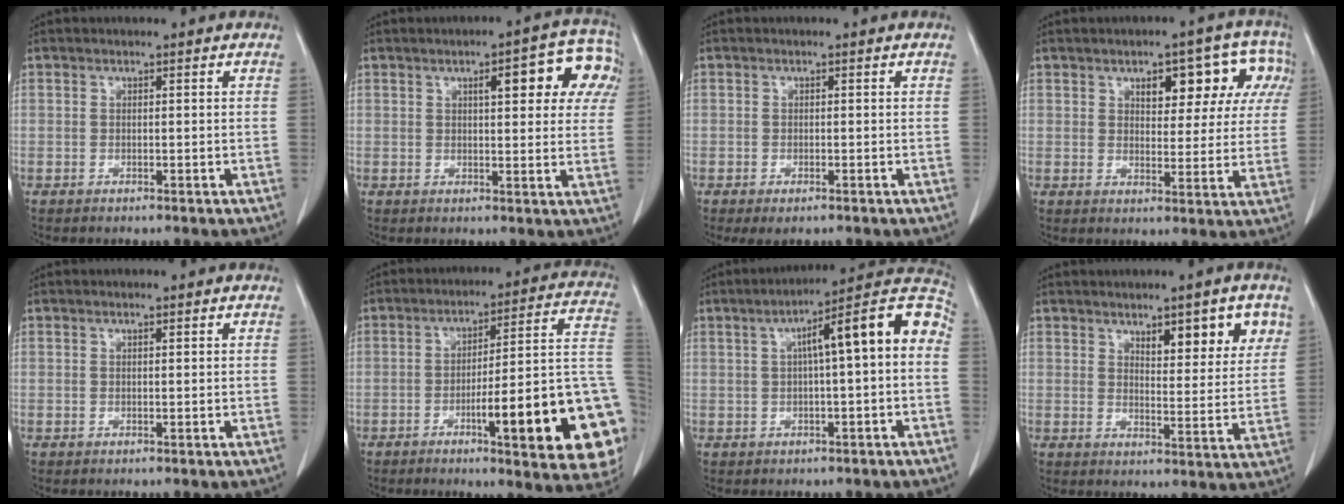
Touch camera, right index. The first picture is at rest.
{"total": 10.9, "force": [4.5, 3.5, 9.3], "torque": [-0.098, 0.023, 0.049]}
{"total": 2.1, "force": [-1.3, 0.8, 1.4], "torque": [-0.022, -0.005, -0.013]}
{"total": 10.6, "force": [4.6, 4.9, 8.2], "torque": [-0.083, 0.029, 0.057]}
{"total": 0.0}
{"total": 22.3, "force": [-6.5, 2.6, 21.2], "torque": [-0.177, 0.016, -0.078]}
{"total": 12.5, "force": [1.7, 1.5, 12.3], "torque": [-0.172, 0.044, 0.017]}
{"total": 8.4, "force": [4.6, 2.3, 6.6], "torque": [-0.083, -0.004, 0.066]}